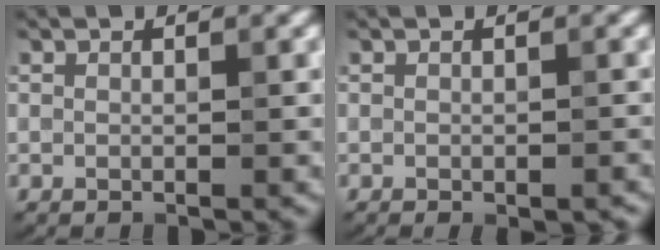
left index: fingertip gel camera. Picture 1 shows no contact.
{"total": 1.0, "force": [-0.7, 0.2, 0.8], "torque": [-0.013, -0.003, -0.006]}